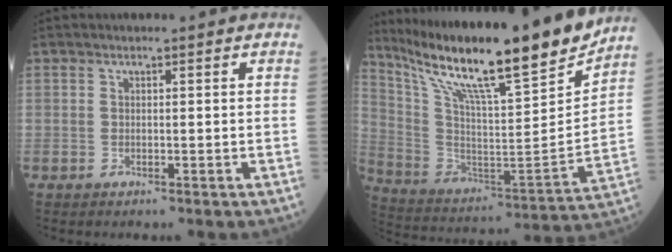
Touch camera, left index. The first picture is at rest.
{"total": 23.4, "force": [19.1, 0.7, 13.4], "torque": [-0.241, -0.026, 0.320]}